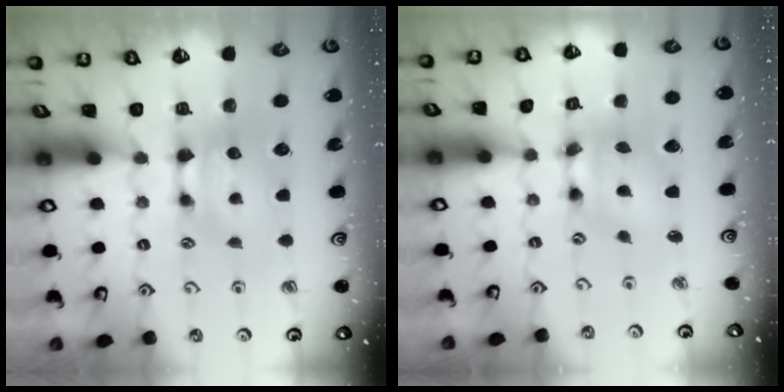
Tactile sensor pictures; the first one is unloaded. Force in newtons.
{"total": 5.3, "press": 4.9, "slide": 2.1}